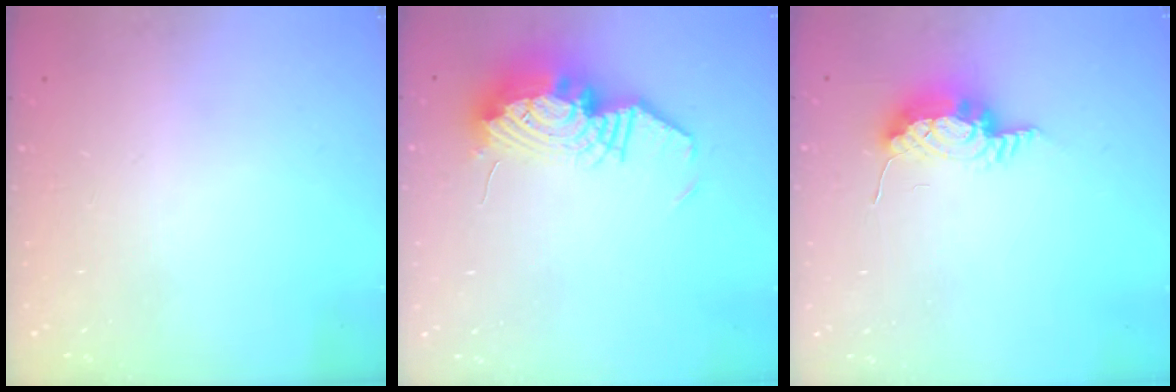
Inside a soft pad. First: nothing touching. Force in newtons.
{"total": 15.1, "press": 15.1, "slide": 1.3}
{"total": 8.8, "press": 8.5, "slide": 2.1}